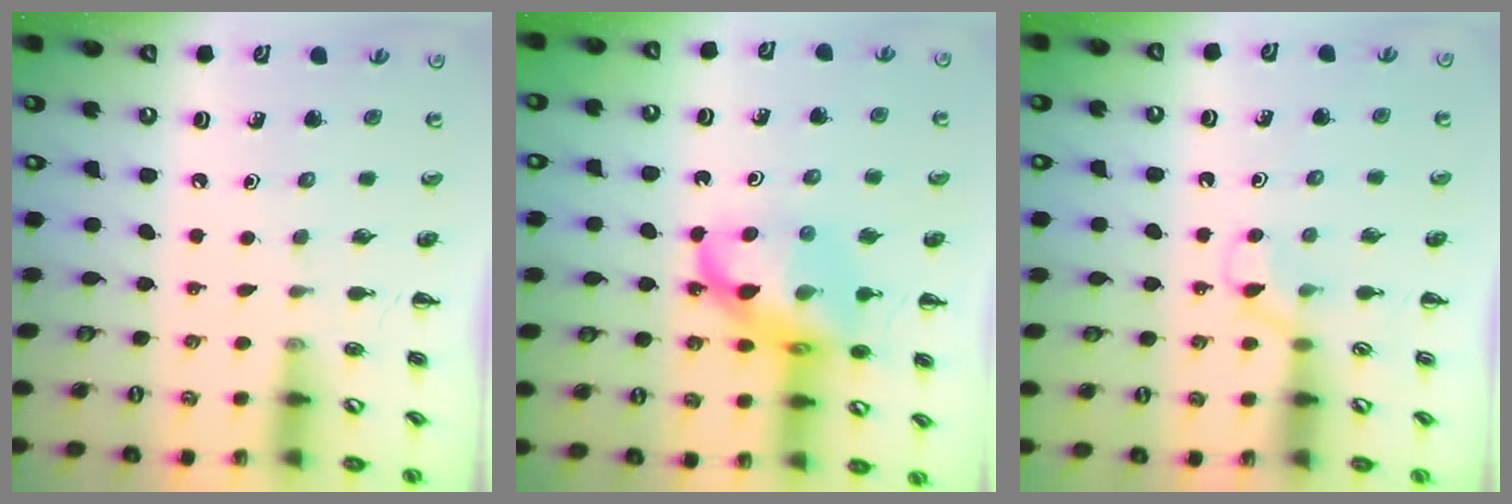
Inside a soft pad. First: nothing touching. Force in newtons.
{"total": 18.3, "press": 18.0, "slide": 3.6}
{"total": 4.4, "press": 4.1, "slide": 1.5}